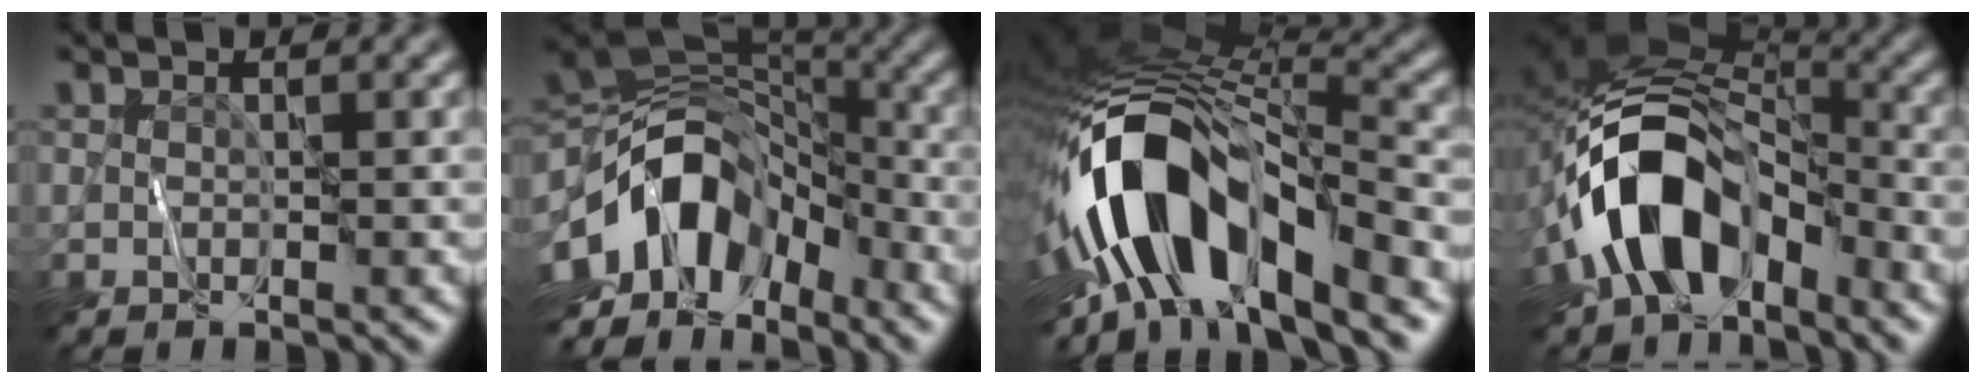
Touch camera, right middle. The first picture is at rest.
{"total": 11.4, "force": [-4.4, 7.2, 7.7], "torque": [-0.133, 0.015, -0.095]}
{"total": 14.6, "force": [-4.5, 6.5, 12.3], "torque": [-0.219, 0.010, -0.082]}
{"total": 10.2, "force": [-4.8, 6.5, 6.2], "torque": [-0.101, 0.006, -0.092]}